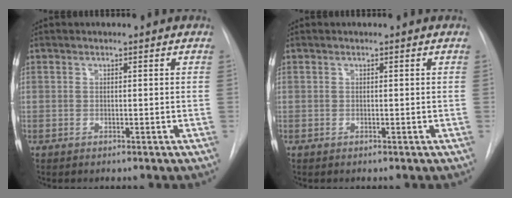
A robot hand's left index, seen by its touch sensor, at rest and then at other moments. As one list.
[{"total": 0.0}]